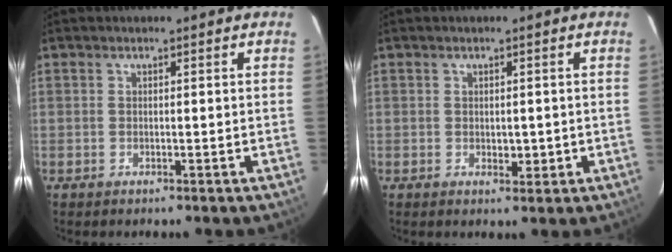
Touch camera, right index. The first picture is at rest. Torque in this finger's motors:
{"motor_torque": [0.04, 0.00, 0.03, 0.00]}